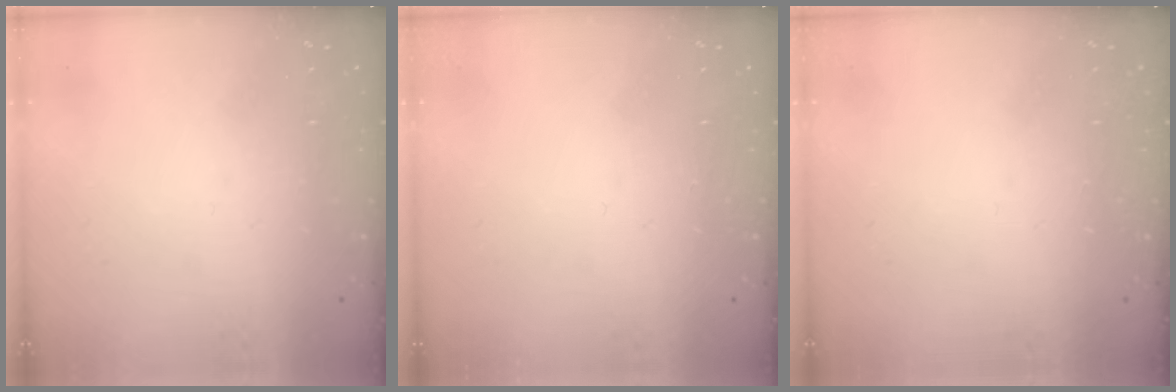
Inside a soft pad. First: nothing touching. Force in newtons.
{"total": 0.0}
{"total": 0.0}